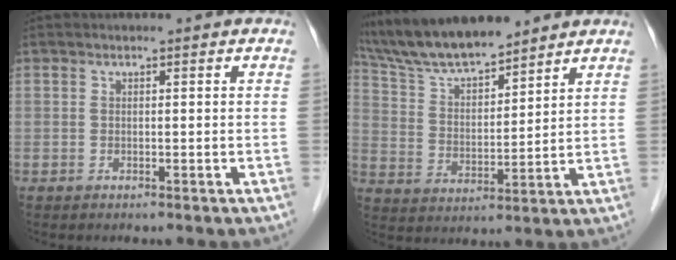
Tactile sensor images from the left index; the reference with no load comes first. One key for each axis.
{"total": 11.4, "fx": 10.4, "fy": 1.5, "fz": 4.5, "tx": -0.096, "ty": 0.010, "tz": 0.202}